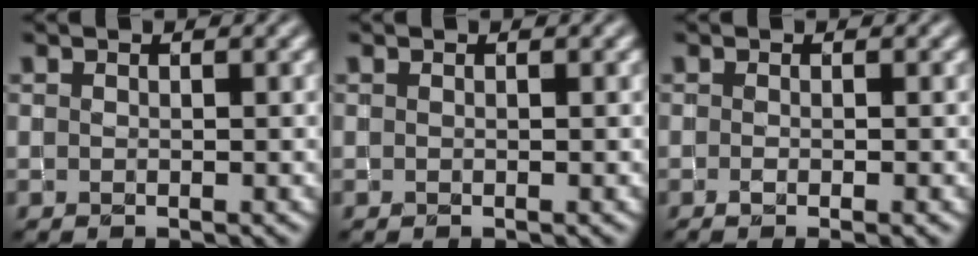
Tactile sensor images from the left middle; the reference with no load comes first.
{"total": 0.0}
{"total": 1.7, "force": [-0.6, 0.4, 1.5], "torque": [-0.026, -0.005, -0.008]}